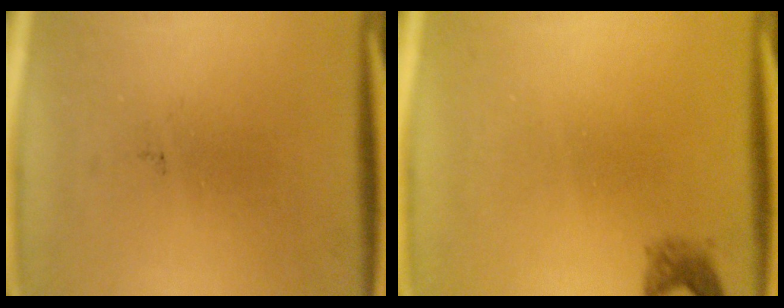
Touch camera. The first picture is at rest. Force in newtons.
{"total": 1.5}